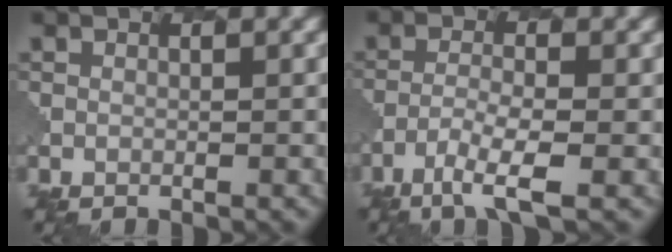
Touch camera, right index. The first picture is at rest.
{"total": 3.6, "force": [-2.0, 0.5, 2.9], "torque": [-0.060, -0.002, -0.047]}